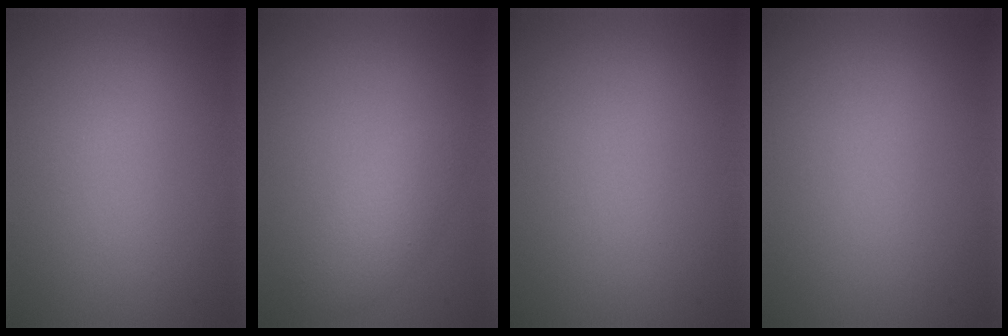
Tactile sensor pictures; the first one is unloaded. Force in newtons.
{"total": 2.5, "press": 2.5, "slide": 0.1}
{"total": 0.0}
{"total": 0.0}